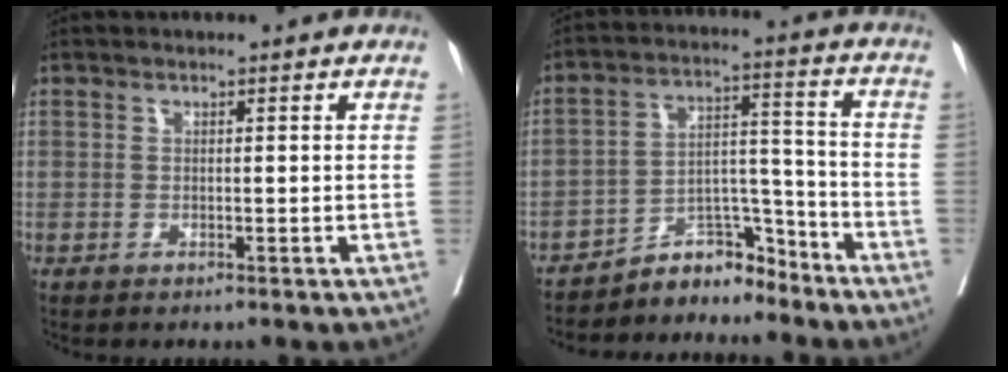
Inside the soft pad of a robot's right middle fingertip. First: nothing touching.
{"total": 6.8, "force": [-6.5, 1.8, 0.4], "torque": [0.002, 0.043, -0.111]}